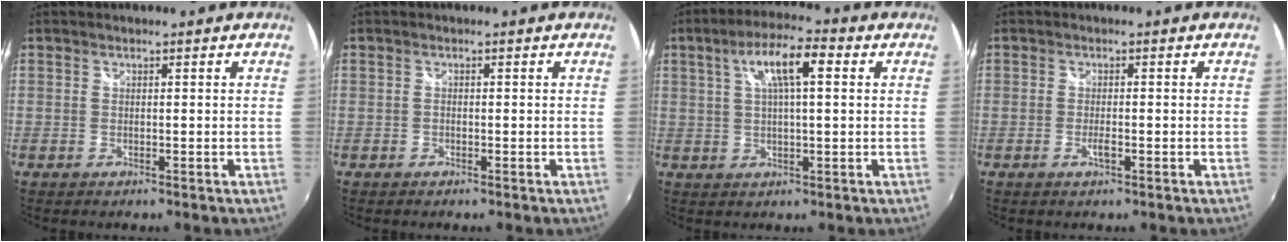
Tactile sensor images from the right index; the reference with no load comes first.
{"total": 0.5, "force": [-0.4, 0.4, 0.1], "torque": [-0.002, -0.002, -0.010]}
{"total": 9.1, "force": [3.1, 2.4, 8.3], "torque": [-0.151, 0.020, 0.053]}
{"total": 1.7, "force": [-0.8, 0.5, 1.4], "torque": [-0.030, -0.003, -0.014]}